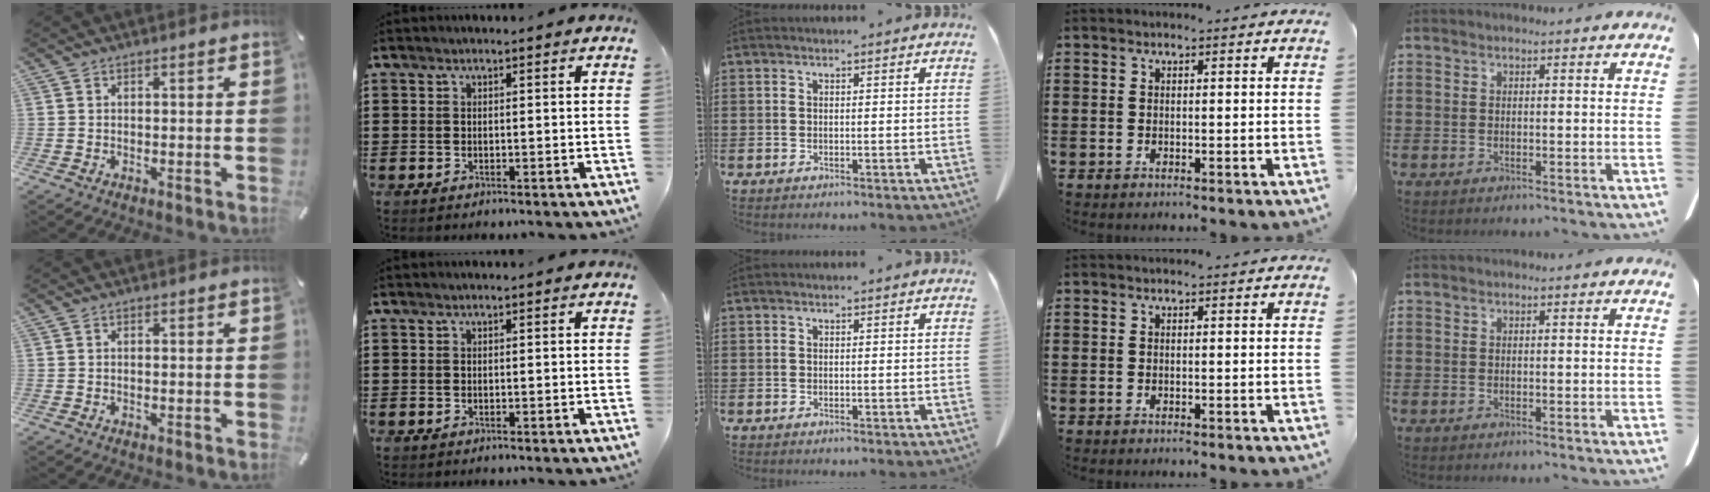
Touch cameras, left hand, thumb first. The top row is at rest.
{}